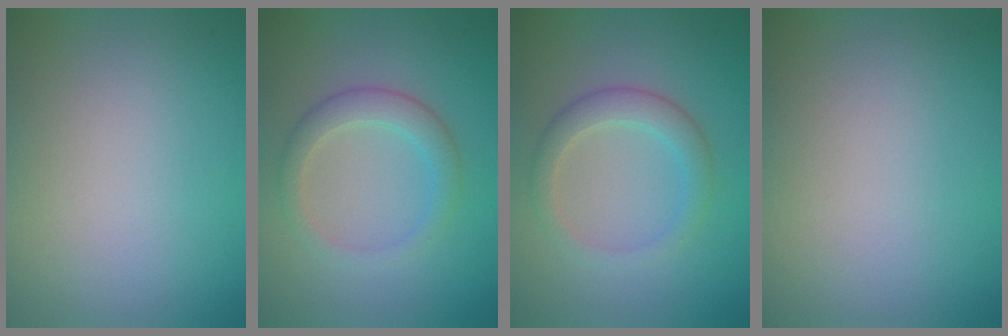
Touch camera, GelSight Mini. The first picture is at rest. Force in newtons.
{"total": 2.8, "press": 2.8, "slide": 0.2}
{"total": 2.8, "press": 2.8, "slide": 0.2}
{"total": 0.0}